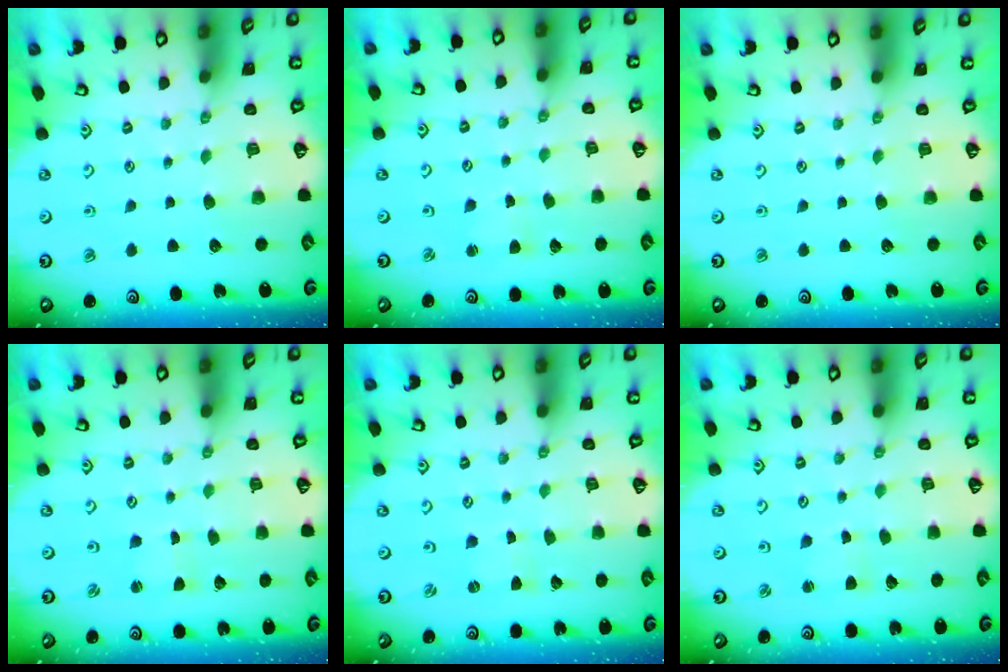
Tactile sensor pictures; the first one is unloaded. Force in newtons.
{"total": 2.7, "press": 2.6, "slide": 0.4}
{"total": 0.0}
{"total": 1.1, "press": 1.1, "slide": 0.0}
{"total": 0.0}
{"total": 2.9, "press": 2.9, "slide": 0.3}